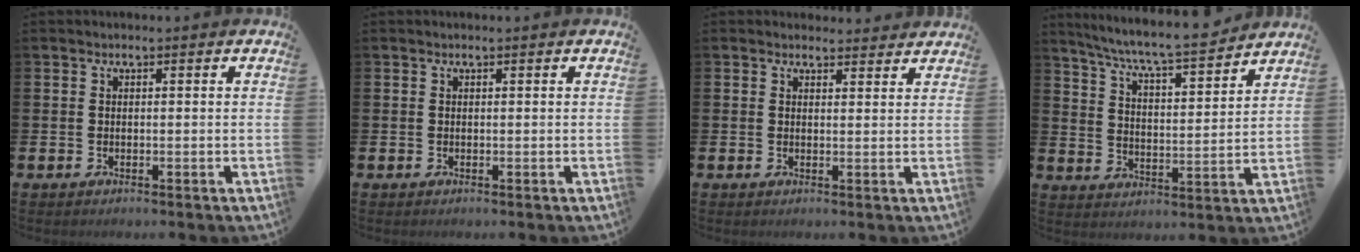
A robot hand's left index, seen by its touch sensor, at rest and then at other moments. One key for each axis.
{"total": 0.0}
{"total": 2.1, "fx": 2.0, "fy": 0.6, "fz": -0.1, "tx": 0.010, "ty": -0.010, "tz": 0.034}
{"total": 7.3, "fx": 6.8, "fy": 0.3, "fz": 2.5, "tx": -0.077, "ty": -0.051, "tz": 0.114}